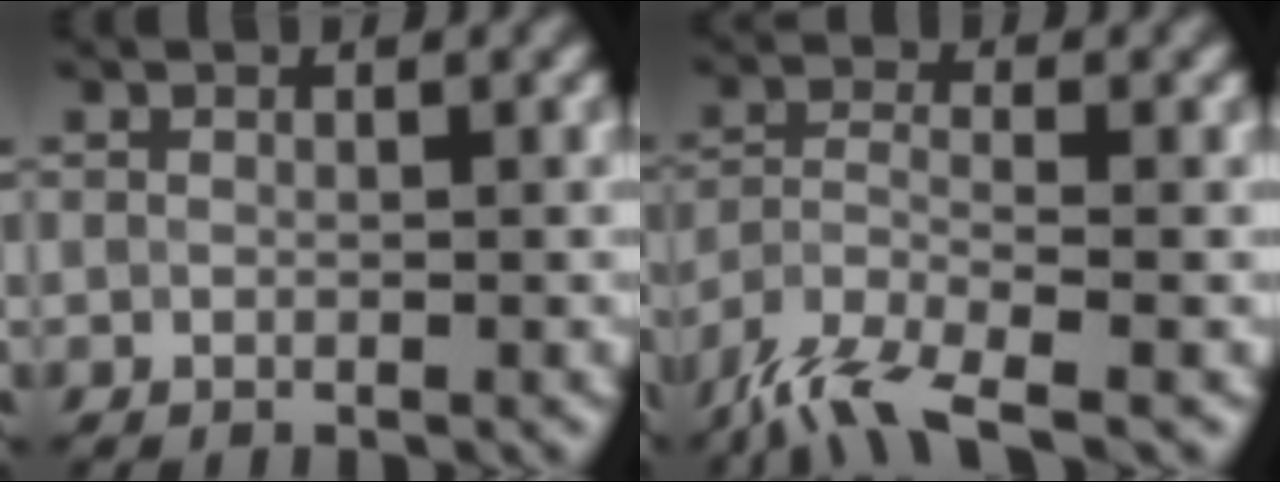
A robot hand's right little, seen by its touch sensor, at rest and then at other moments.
{"total": 7.0, "force": [-5.4, 1.5, 4.1], "torque": [-0.086, -0.013, -0.115]}